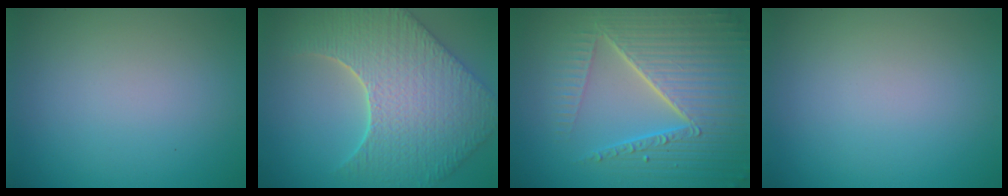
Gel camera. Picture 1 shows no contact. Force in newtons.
{"total": 8.8, "press": 7.2, "slide": 5.0}
{"total": 8.6, "press": 6.0, "slide": 6.2}
{"total": 0.0}